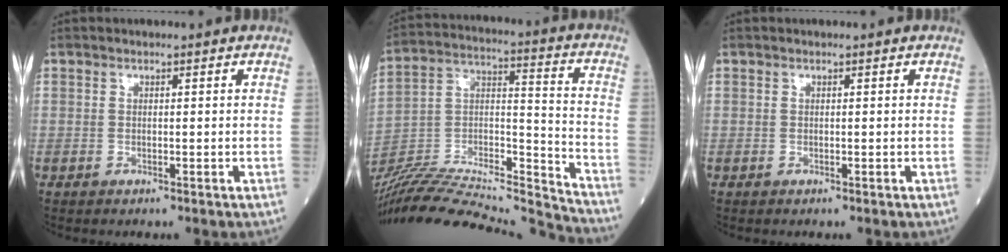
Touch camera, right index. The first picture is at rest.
{"total": 29.2, "force": [-27.5, 1.6, 9.9], "torque": [-0.167, -0.006, -0.435]}
{"total": 0.0}